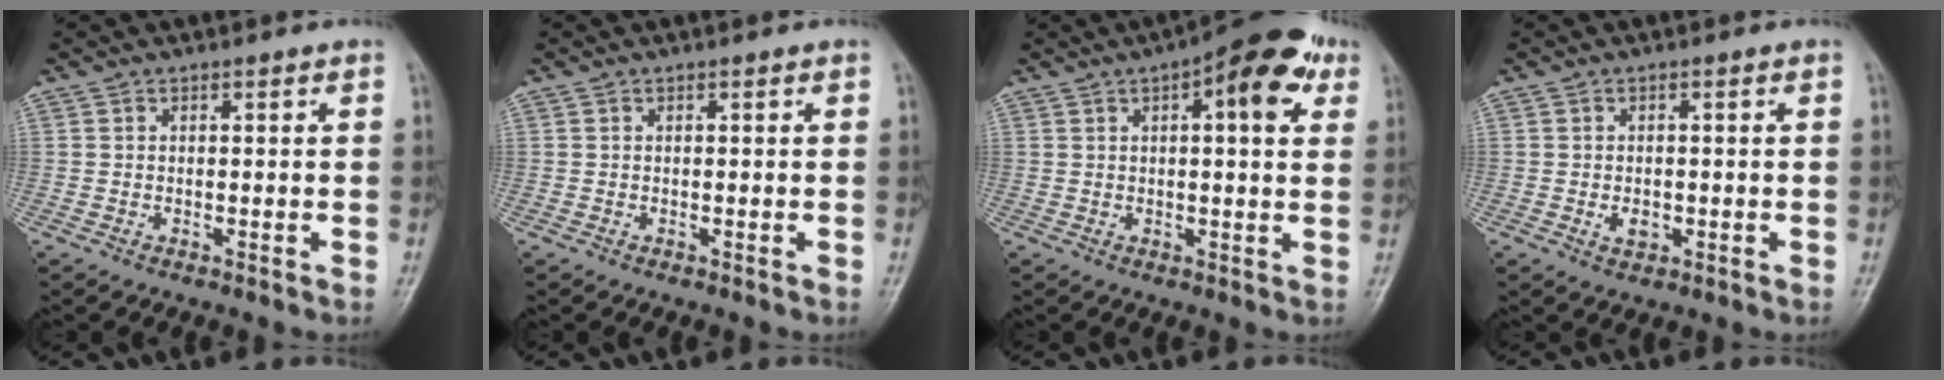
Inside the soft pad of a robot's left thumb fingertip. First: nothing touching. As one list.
[{"total": 0.0}, {"total": 12.6, "force": [5.1, 4.5, 10.6], "torque": [-0.117, 0.007, 0.060]}, {"total": 2.5, "force": [-0.5, 1.8, 1.6], "torque": [-0.021, 0.000, -0.006]}]